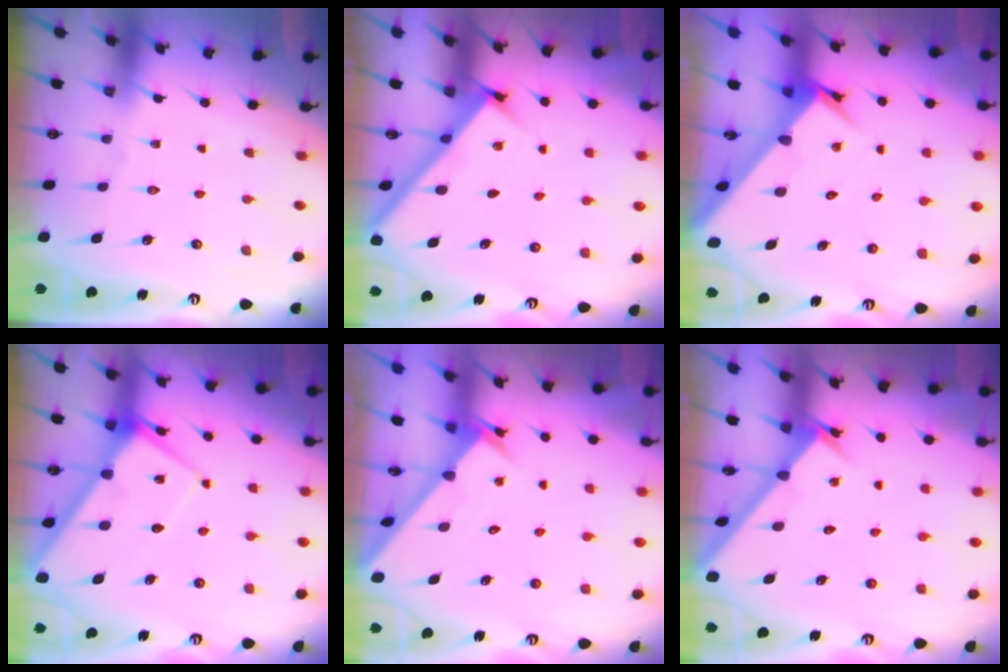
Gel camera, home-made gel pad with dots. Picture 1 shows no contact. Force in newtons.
{"total": 2.5, "press": 2.5, "slide": 0.3}
{"total": 3.9, "press": 3.9, "slide": 0.3}
{"total": 7.9, "press": 7.9, "slide": 0.8}
{"total": 2.0, "press": 2.0, "slide": 0.1}
{"total": 1.9, "press": 1.9, "slide": 0.2}